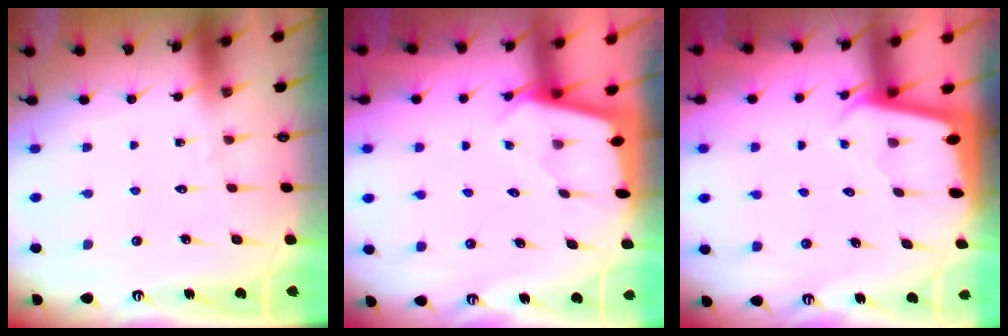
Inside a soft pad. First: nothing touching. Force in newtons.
{"total": 1.8, "press": 1.8, "slide": 0.2}
{"total": 1.9, "press": 1.9, "slide": 0.1}